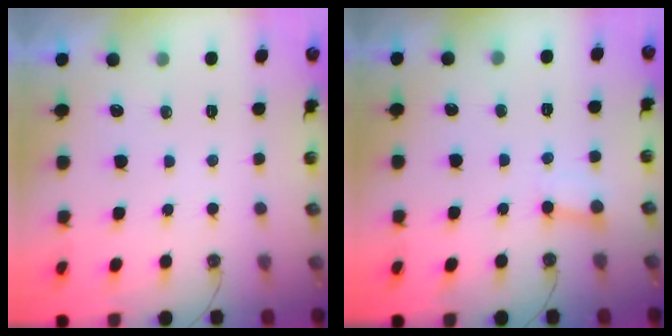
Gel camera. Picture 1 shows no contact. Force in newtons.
{"total": 2.3, "press": 2.3, "slide": 0.2}